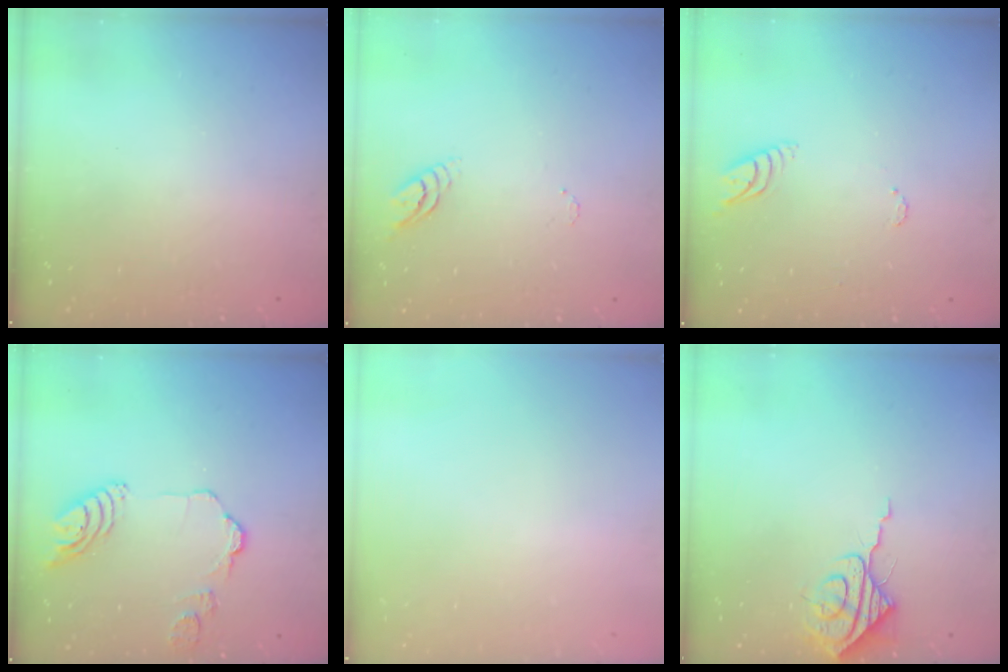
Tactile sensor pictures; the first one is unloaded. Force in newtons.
{"total": 3.9, "press": 3.9, "slide": 0.3}
{"total": 5.1, "press": 5.0, "slide": 0.5}
{"total": 11.5, "press": 11.4, "slide": 1.6}
{"total": 0.0}
{"total": 7.6, "press": 7.5, "slide": 0.7}